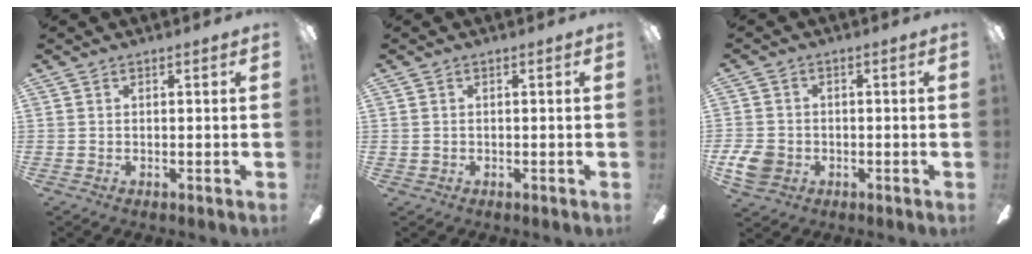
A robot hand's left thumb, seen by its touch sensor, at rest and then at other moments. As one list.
[{"total": 0.6, "force": [-0.1, 0.6, 0.1], "torque": [-0.002, 0.004, -0.004]}, {"total": 6.5, "force": [-1.7, 5.5, 2.9], "torque": [-0.068, 0.012, -0.032]}]